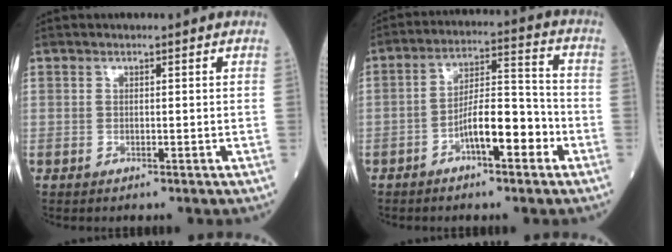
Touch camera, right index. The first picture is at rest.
{"total": 9.0, "force": [-4.0, 2.3, 7.7], "torque": [-0.134, 0.021, -0.068]}